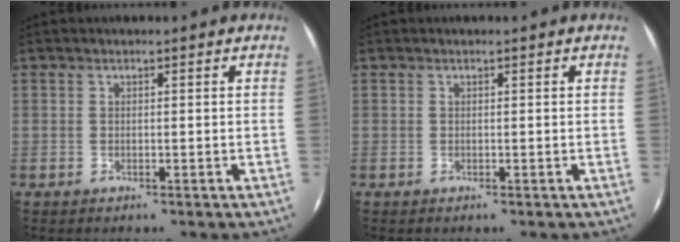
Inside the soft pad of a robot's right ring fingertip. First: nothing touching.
{"total": 0.0}